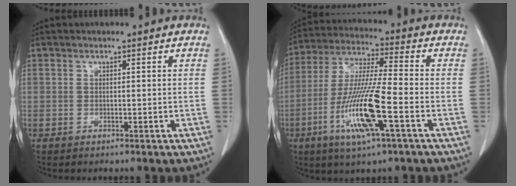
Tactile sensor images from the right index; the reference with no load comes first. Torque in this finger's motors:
{"motor_torque": [2.14, 0.00, 0.43, 0.14]}